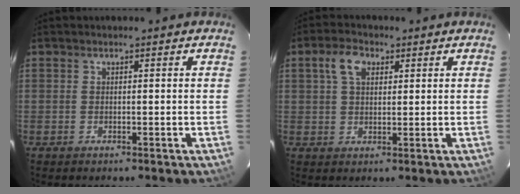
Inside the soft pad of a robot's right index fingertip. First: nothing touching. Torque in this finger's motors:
{"motor_torque": [0.09, -0.01, 0.12, 0.06]}